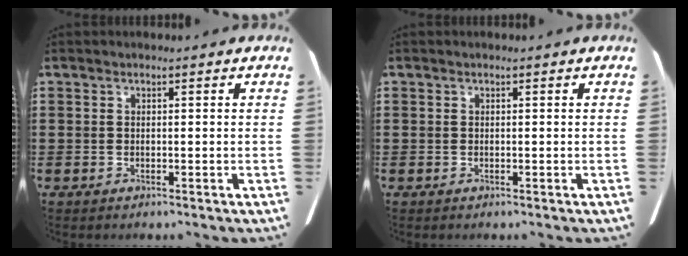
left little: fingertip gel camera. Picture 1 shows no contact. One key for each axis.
{"total": 0.0}